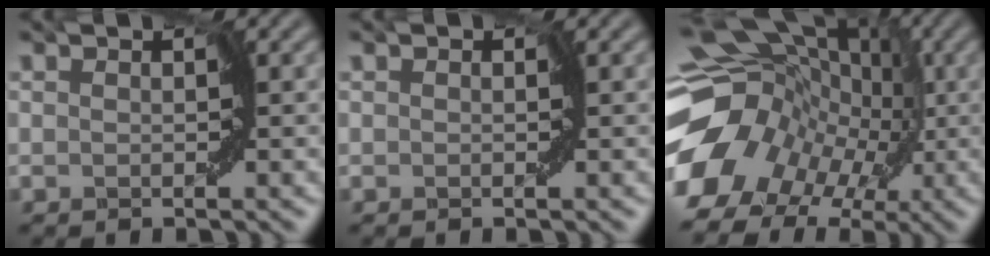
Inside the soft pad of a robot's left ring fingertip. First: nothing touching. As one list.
[{"total": 0.0}, {"total": 14.2, "force": [-2.0, 11.3, 8.4], "torque": [-0.165, -0.006, -0.034]}]